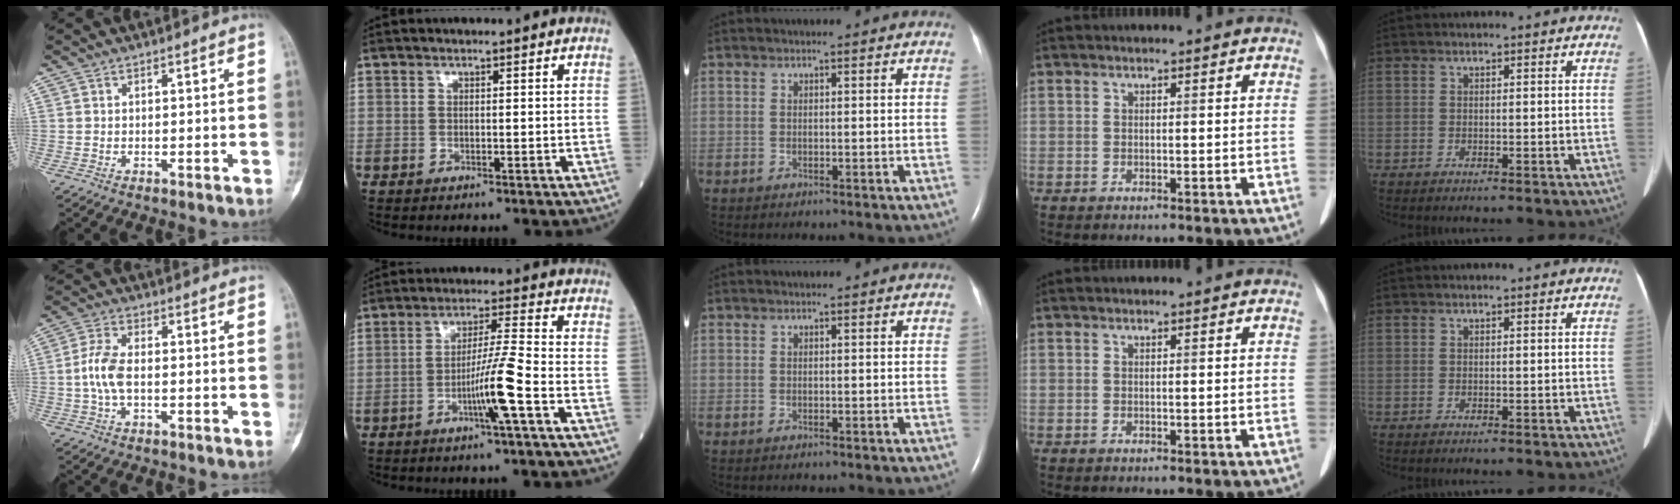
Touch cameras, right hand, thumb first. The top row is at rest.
{"thumb": {"total": 6.2, "force": [-0.7, 3.2, 5.2], "torque": [-0.121, 0.017, -0.017]}, "index": {"total": 6.9, "force": [-2.7, -1.3, 6.2], "torque": [-0.117, -0.001, -0.048]}}